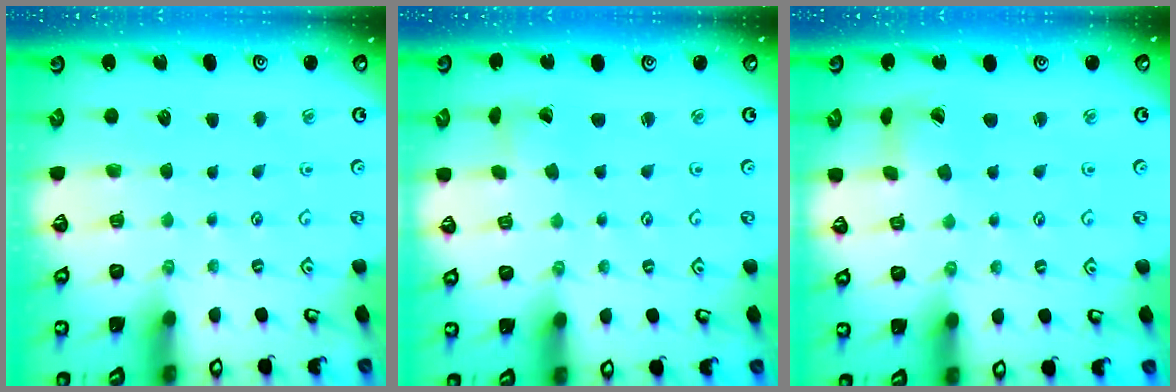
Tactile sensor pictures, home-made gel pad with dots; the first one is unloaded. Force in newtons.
{"total": 2.0, "press": 2.0, "slide": 0.2}
{"total": 1.6, "press": 1.6, "slide": 0.3}